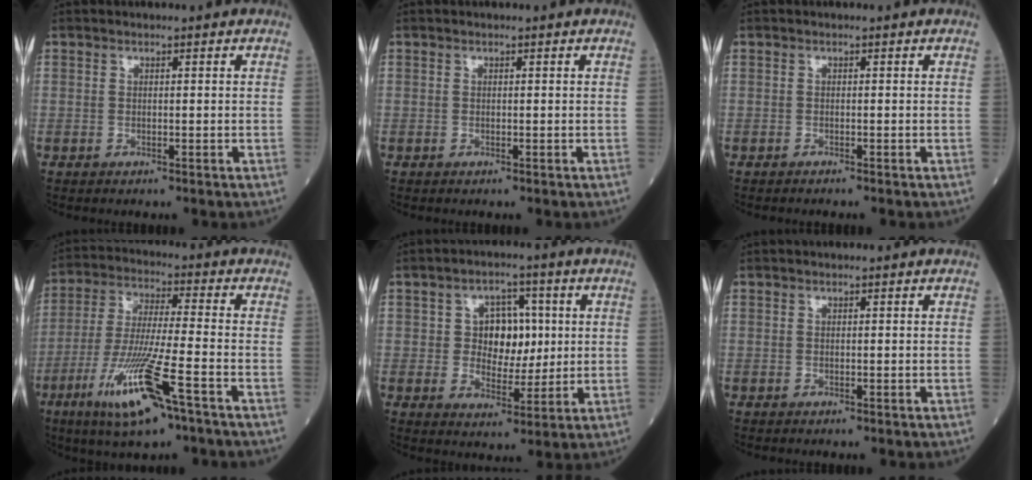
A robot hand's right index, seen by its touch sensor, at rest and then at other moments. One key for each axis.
{"total": 0.0}
{"total": 0.9, "fx": -0.8, "fy": -0.1, "fz": 0.4, "tx": -0.004, "ty": 0.001, "tz": -0.011}
{"total": 13.9, "fx": -7.1, "fy": 1.0, "fz": 11.9, "tx": -0.240, "ty": -0.027, "tz": -0.128}
{"total": 7.1, "fx": 1.1, "fy": 5.0, "fz": 4.9, "tx": -0.072, "ty": 0.017, "tz": 0.022}
{"total": 0.0}